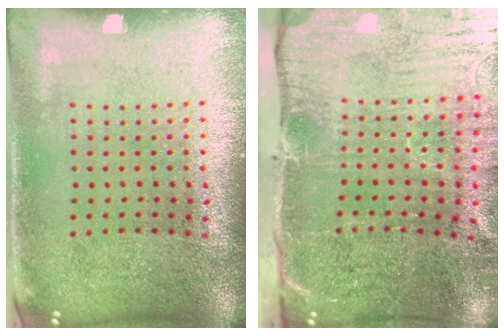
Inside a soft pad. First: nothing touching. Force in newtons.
{"total": 5.4, "press": 4.4, "slide": 3.2}